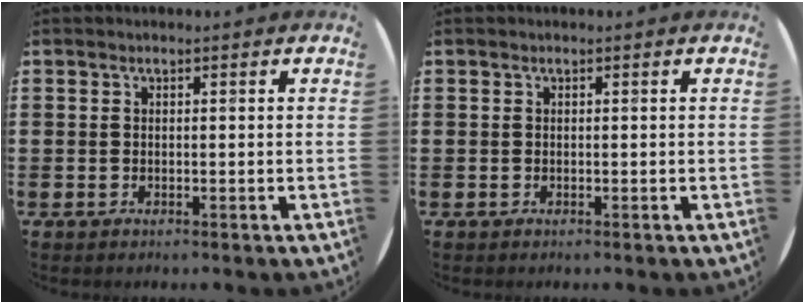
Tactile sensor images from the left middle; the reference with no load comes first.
{"total": 0.0}